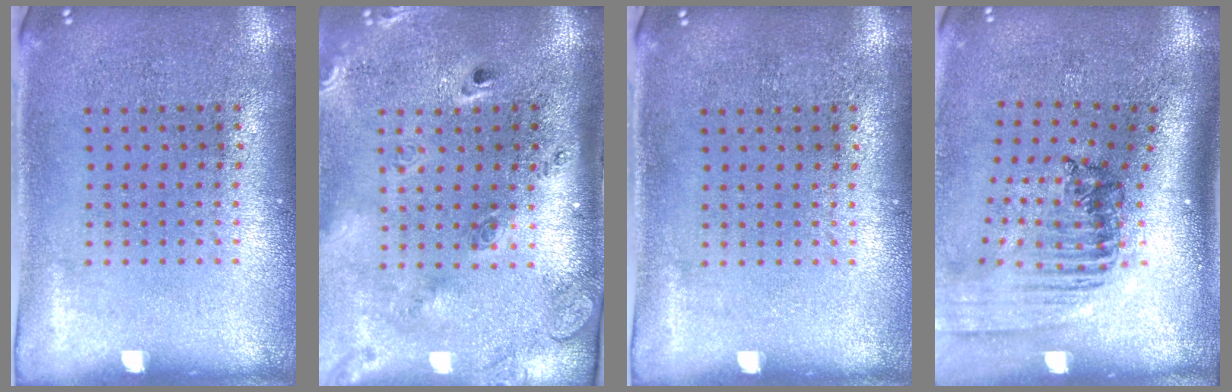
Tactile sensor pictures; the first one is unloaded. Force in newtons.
{"total": 2.9, "press": 2.0, "slide": 2.1}
{"total": 0.0}
{"total": 1.7, "press": 1.4, "slide": 1.0}